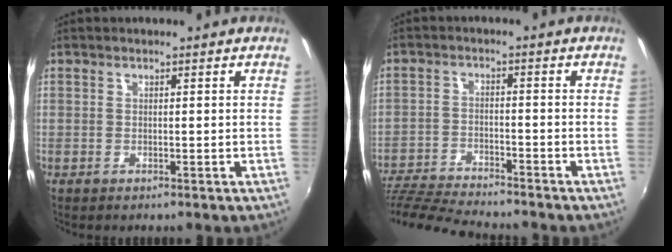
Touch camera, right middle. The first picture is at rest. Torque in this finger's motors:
{"motor_torque": [0.97, -1.16, 0.18, 0.12]}